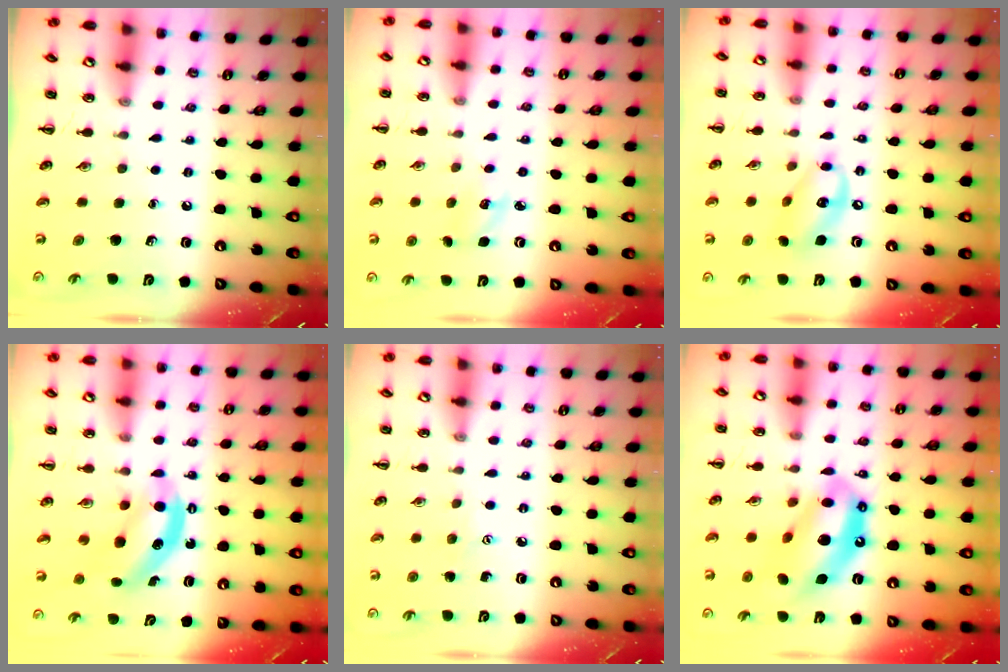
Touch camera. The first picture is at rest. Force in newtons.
{"total": 3.9, "press": 3.8, "slide": 1.1}
{"total": 12.2, "press": 12.0, "slide": 2.5}
{"total": 7.6, "press": 7.5, "slide": 1.2}
{"total": 3.9, "press": 3.8, "slide": 1.0}
{"total": 14.7, "press": 14.1, "slide": 4.2}